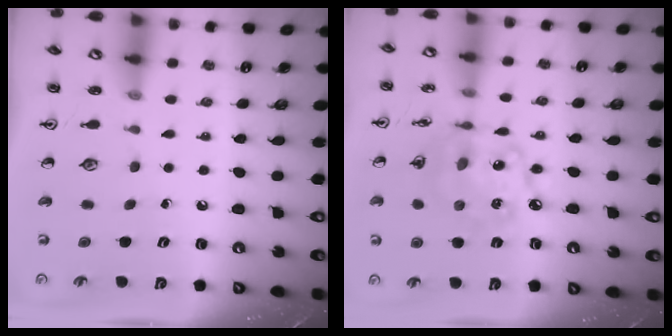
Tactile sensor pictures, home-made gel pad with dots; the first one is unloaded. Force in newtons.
{"total": 12.7, "press": 12.7, "slide": 0.9}